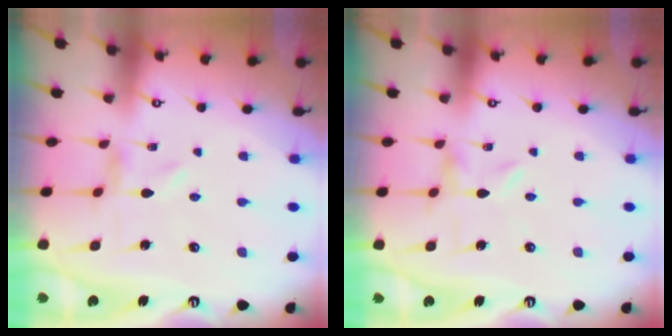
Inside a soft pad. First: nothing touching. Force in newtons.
{"total": 0.0}